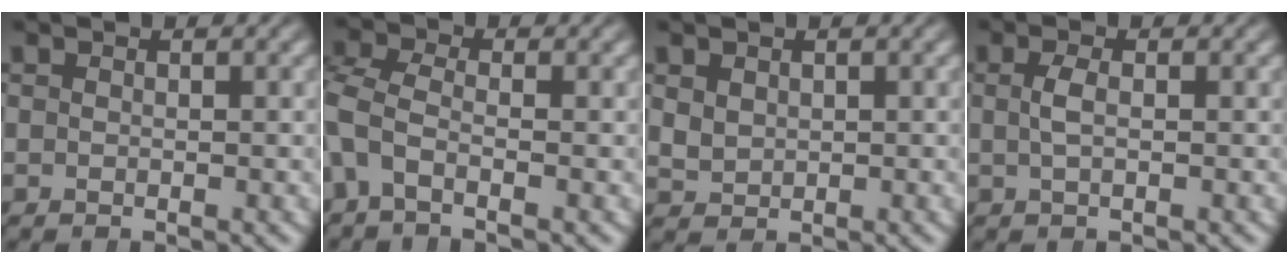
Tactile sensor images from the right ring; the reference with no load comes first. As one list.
[{"total": 3.8, "force": [-1.0, 2.8, 2.4], "torque": [-0.084, -0.022, -0.012]}, {"total": 2.2, "force": [0.7, 2.0, 0.6], "torque": [-0.026, -0.014, 0.028]}, {"total": 1.1, "force": [-0.2, 0.2, 1.1], "torque": [-0.028, -0.004, 0.001]}]